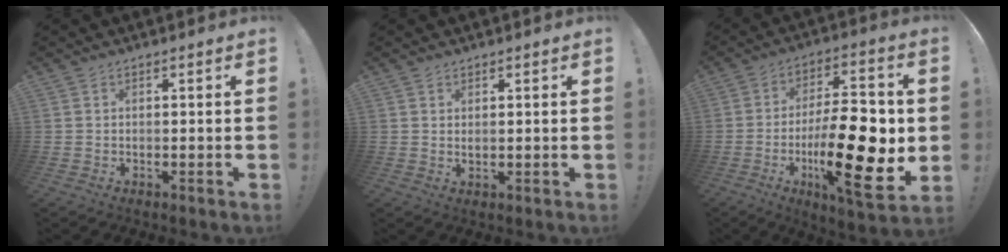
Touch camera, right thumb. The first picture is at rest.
{"total": 1.2, "force": [0.8, 0.5, 0.6], "torque": [-0.007, -0.004, 0.015]}
{"total": 25.0, "force": [-4.4, 8.7, 23.0], "torque": [-0.382, 0.012, -0.066]}